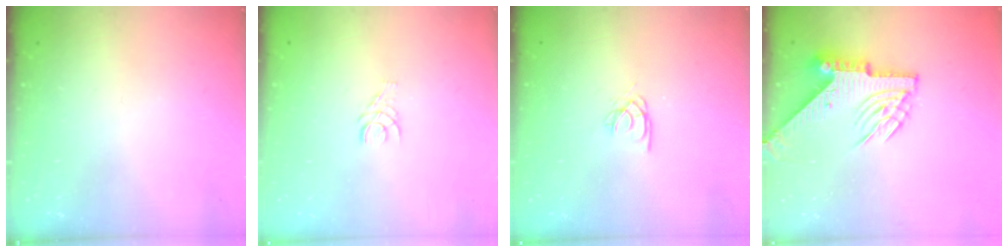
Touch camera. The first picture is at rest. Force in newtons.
{"total": 3.6, "press": 3.6, "slide": 0.4}
{"total": 2.5, "press": 2.5, "slide": 0.1}
{"total": 7.8, "press": 7.7, "slide": 1.3}